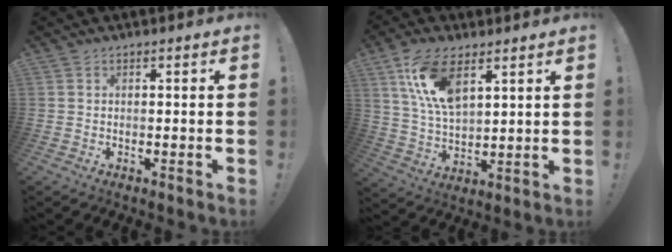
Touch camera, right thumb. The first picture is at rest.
{"total": 13.4, "force": [7.2, 6.2, 9.4], "torque": [-0.193, -0.020, 0.133]}